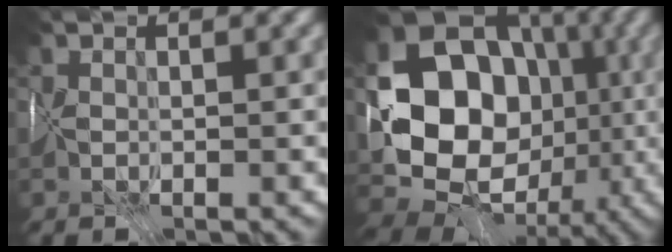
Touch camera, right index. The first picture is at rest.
{"total": 14.1, "force": [-0.2, 11.3, 8.5], "torque": [-0.135, -0.019, -0.005]}